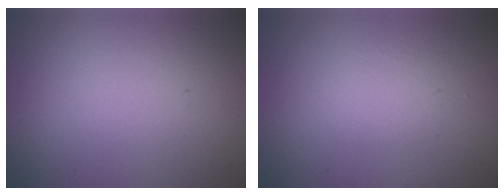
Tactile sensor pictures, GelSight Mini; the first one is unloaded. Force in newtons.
{"total": 1.4, "press": 1.4, "slide": 0.1}